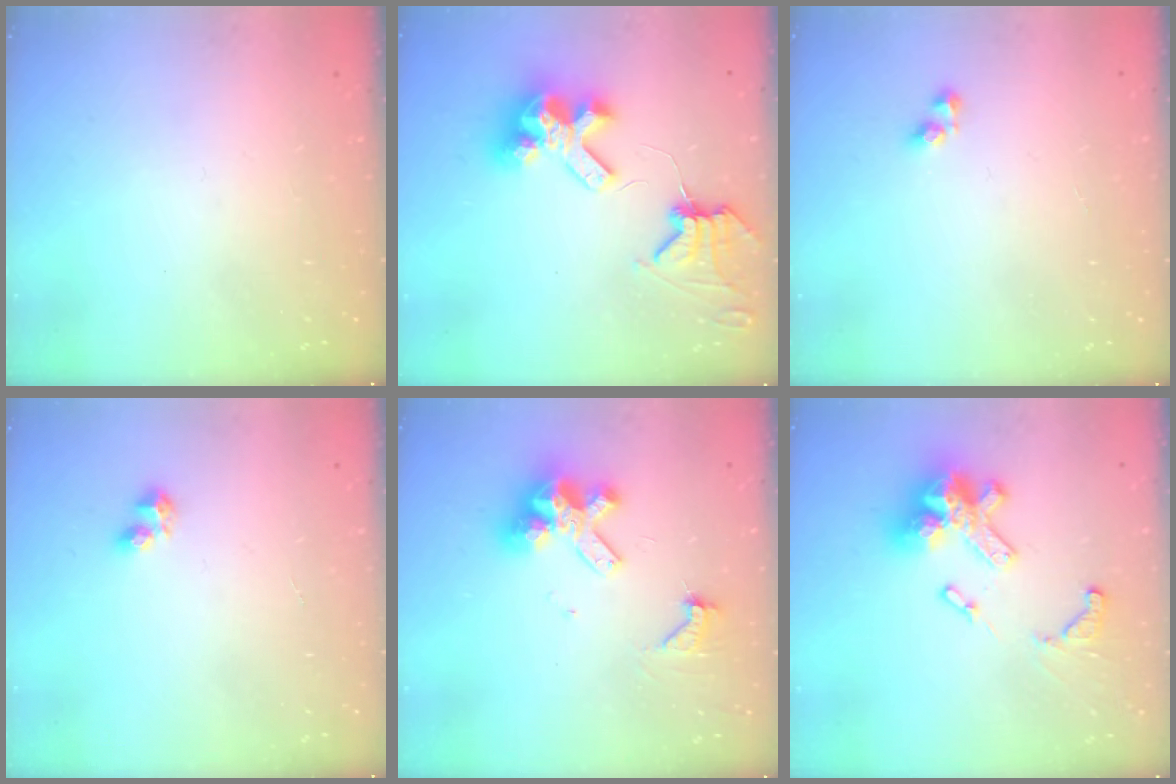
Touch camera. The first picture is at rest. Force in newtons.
{"total": 10.3, "press": 10.2, "slide": 1.4}
{"total": 4.2, "press": 4.1, "slide": 1.1}
{"total": 3.3, "press": 3.3, "slide": 0.7}
{"total": 11.3, "press": 11.2, "slide": 1.2}
{"total": 17.8, "press": 17.7, "slide": 1.9}